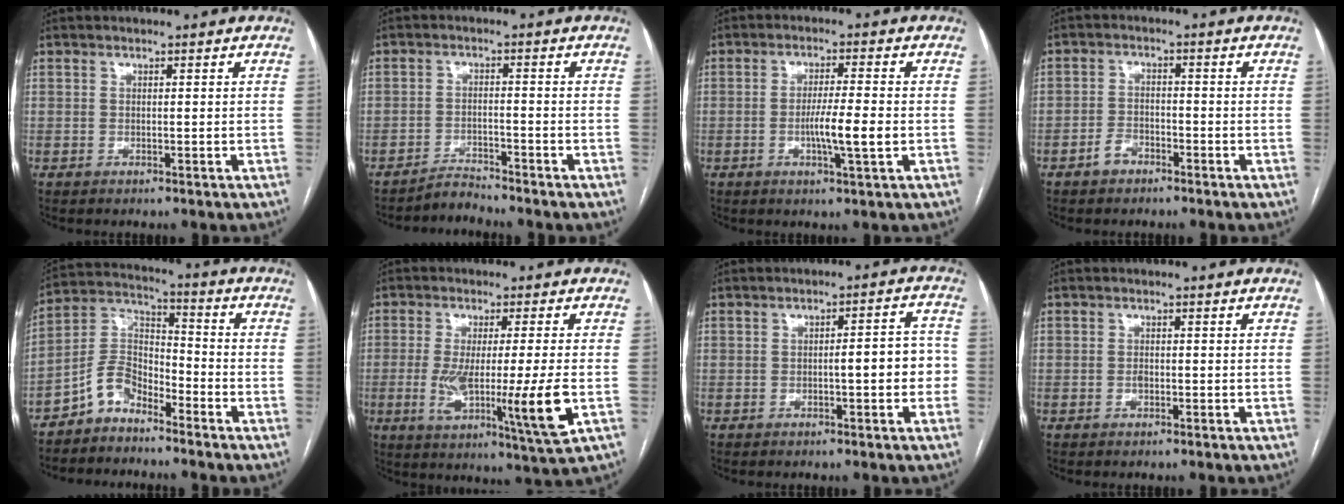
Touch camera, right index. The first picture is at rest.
{"total": 2.6, "force": [-2.6, 0.0, -0.6], "torque": [0.017, -0.012, -0.045]}
{"total": 6.0, "force": [-1.3, -0.1, 5.9], "torque": [-0.103, -0.008, -0.023]}
{"total": 3.1, "force": [-2.1, 1.9, 1.2], "torque": [-0.021, 0.007, -0.036]}
{"total": 7.4, "force": [-5.4, 3.8, 3.4], "torque": [-0.072, 0.021, -0.111]}
{"total": 13.4, "force": [-2.7, 0.1, 13.2], "torque": [-0.231, -0.040, -0.046]}
{"total": 5.7, "force": [-1.1, 1.2, 5.4], "torque": [-0.070, 0.024, -0.014]}
{"total": 0.9, "force": [-0.3, 0.4, 0.7], "torque": [-0.016, 0.000, -0.005]}